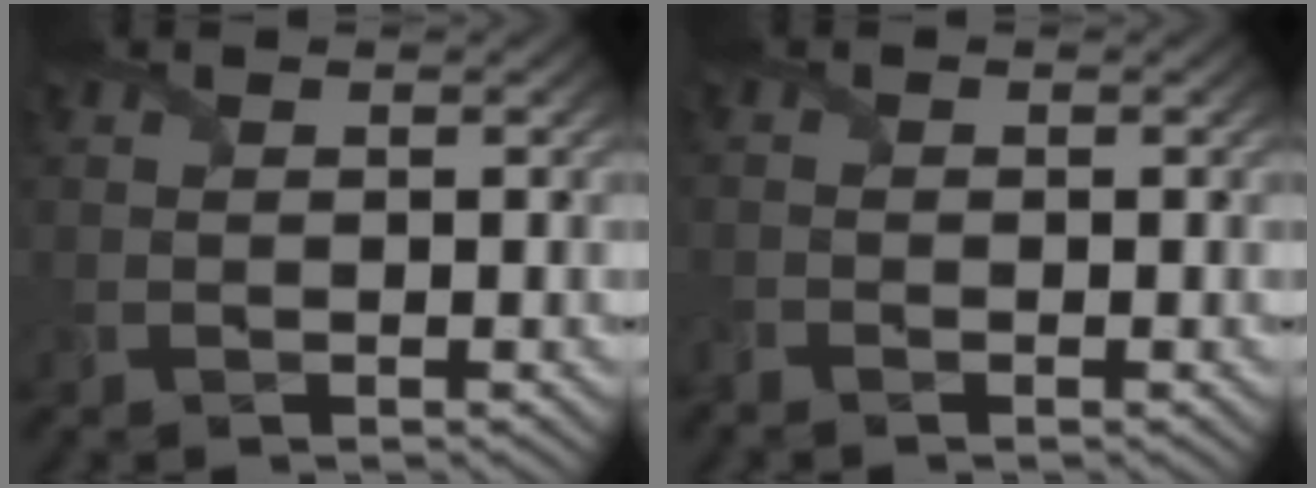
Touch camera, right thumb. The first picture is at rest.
{"total": 0.9, "force": [-0.9, 0.2, 0.2], "torque": [-0.009, -0.005, -0.024]}